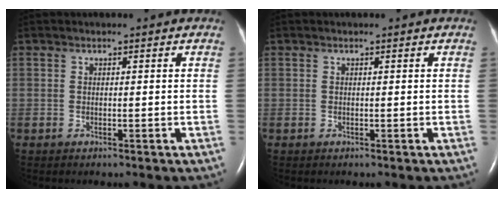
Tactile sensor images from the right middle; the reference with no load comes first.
{"total": 0.0}